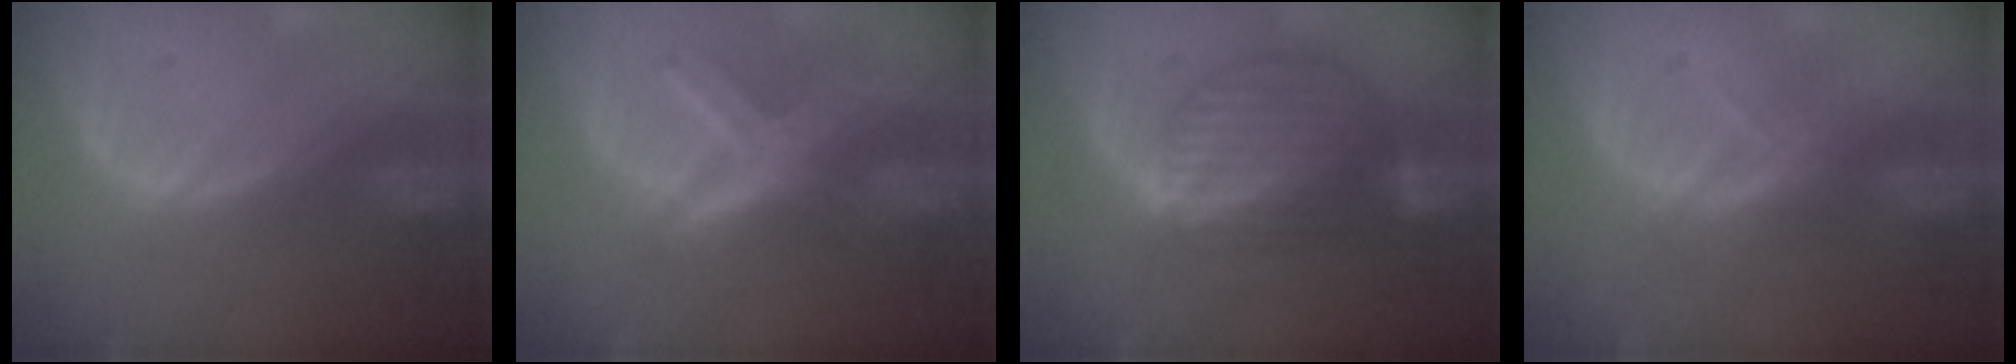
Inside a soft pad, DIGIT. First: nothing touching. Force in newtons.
{"total": 8.0, "press": 7.0, "slide": 4.0}
{"total": 8.7, "press": 7.6, "slide": 4.2}
{"total": 2.6, "press": 2.5, "slide": 0.9}